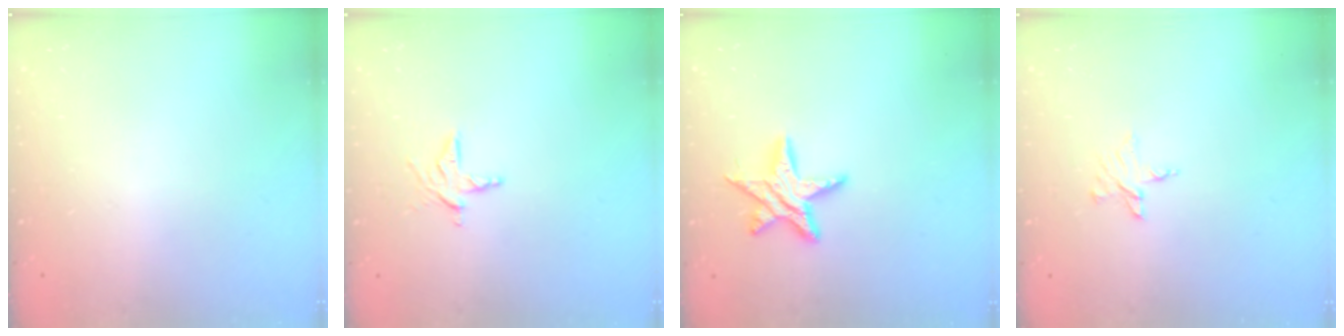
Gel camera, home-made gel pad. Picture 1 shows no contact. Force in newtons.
{"total": 5.6, "press": 5.5, "slide": 0.5}
{"total": 10.6, "press": 10.6, "slide": 0.5}
{"total": 5.3, "press": 5.3, "slide": 0.5}